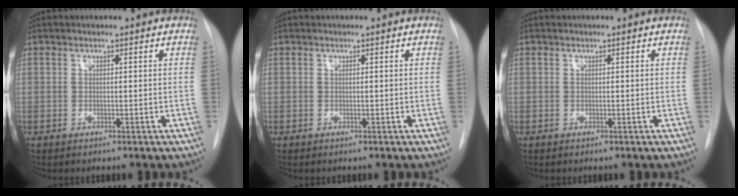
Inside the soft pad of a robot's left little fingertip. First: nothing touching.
{"total": 0.0}
{"total": 0.0}